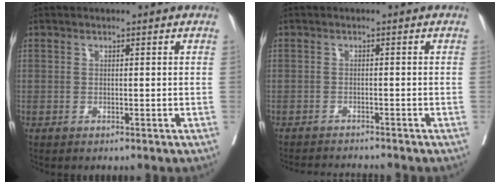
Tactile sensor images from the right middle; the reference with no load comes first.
{"total": 5.4, "force": [-5.2, -0.2, 1.2], "torque": [-0.009, -0.012, -0.080]}